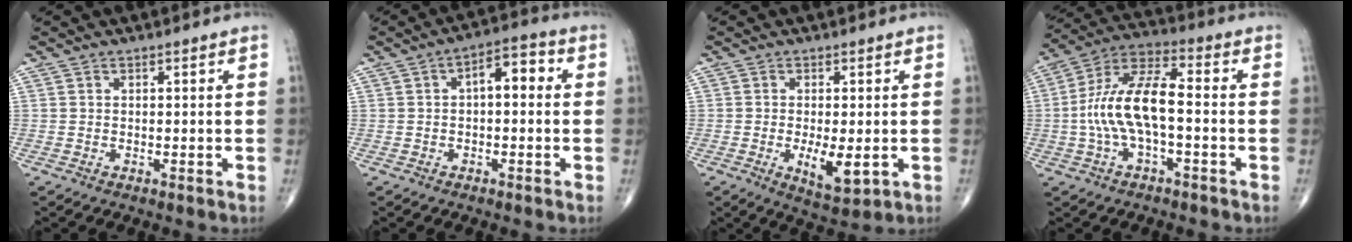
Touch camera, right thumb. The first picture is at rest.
{"total": 6.2, "force": [0.6, 3.1, 5.3], "torque": [-0.061, 0.024, -0.002]}
{"total": 6.7, "force": [-1.3, 2.6, 6.0], "torque": [-0.096, -0.017, -0.013]}
{"total": 13.2, "force": [-1.7, 5.0, 12.0], "torque": [-0.249, 0.045, -0.036]}